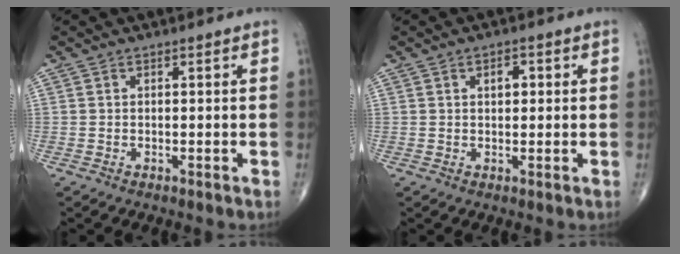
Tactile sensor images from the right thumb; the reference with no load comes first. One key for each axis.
{"total": 2.8, "fx": 0.9, "fy": 1.6, "fz": 2.1, "tx": -0.024, "ty": -0.001, "tz": 0.011}